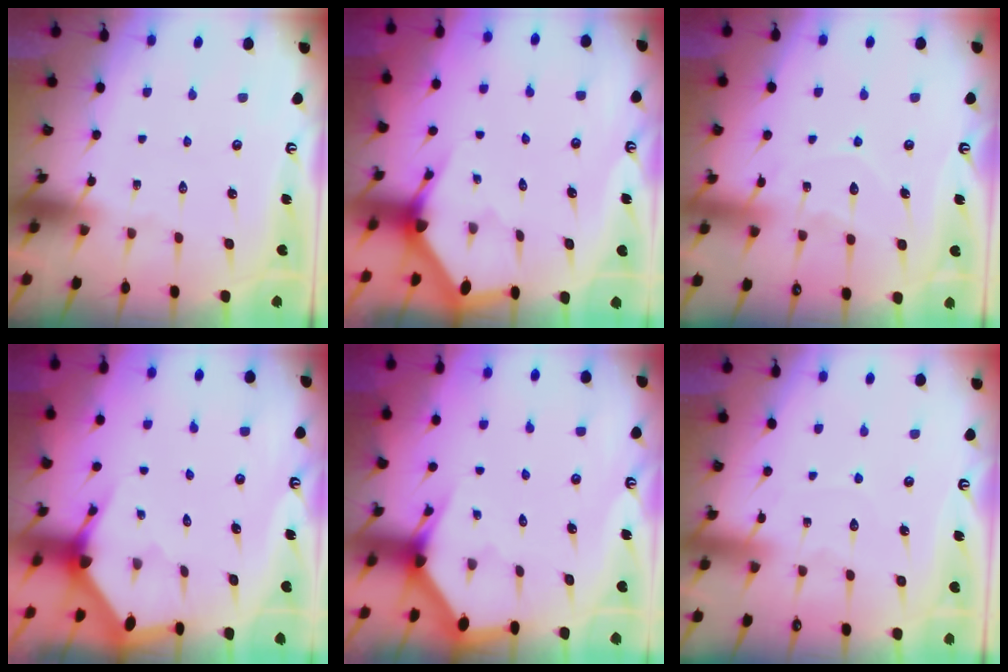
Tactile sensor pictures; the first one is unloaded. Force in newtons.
{"total": 2.9, "press": 2.9, "slide": 0.1}
{"total": 9.1, "press": 9.1, "slide": 0.9}
{"total": 3.0, "press": 3.0, "slide": 0.1}
{"total": 2.9, "press": 2.9, "slide": 0.0}
{"total": 3.5, "press": 3.5, "slide": 0.4}